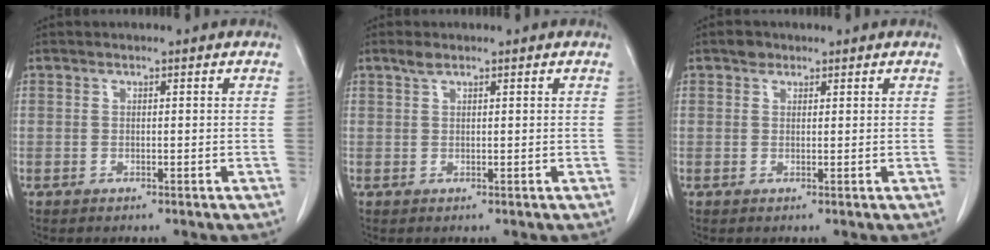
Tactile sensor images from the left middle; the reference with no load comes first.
{"total": 1.3, "force": [1.0, 0.3, 0.7], "torque": [-0.020, 0.007, 0.022]}
{"total": 1.4, "force": [1.0, 1.0, 0.3], "torque": [-0.004, 0.006, 0.013]}